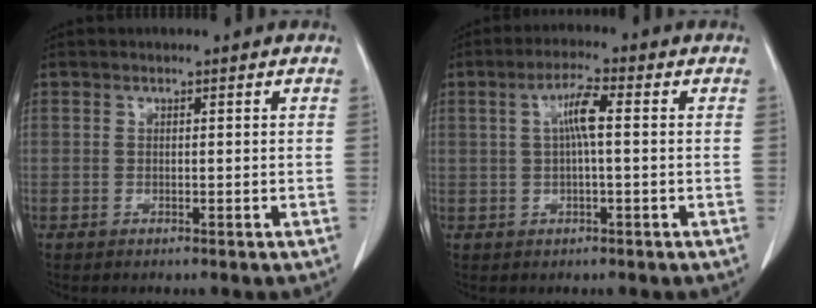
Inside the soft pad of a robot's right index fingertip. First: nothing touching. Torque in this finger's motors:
{"motor_torque": [0.24, 0.03, 0.11, 0.04]}